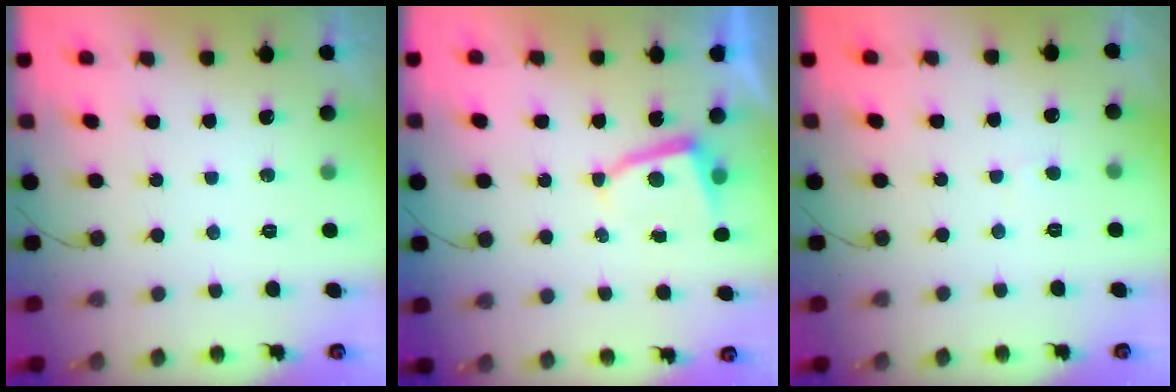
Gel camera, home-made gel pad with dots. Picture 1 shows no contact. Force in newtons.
{"total": 4.2, "press": 4.1, "slide": 0.5}
{"total": 2.2, "press": 2.2, "slide": 0.2}